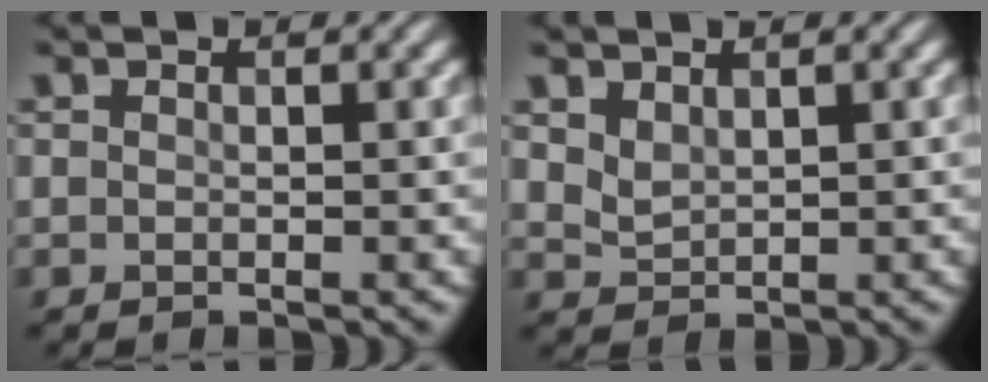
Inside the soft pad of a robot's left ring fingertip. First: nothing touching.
{"total": 1.6, "force": [1.1, 0.9, 0.7], "torque": [-0.016, -0.002, 0.027]}